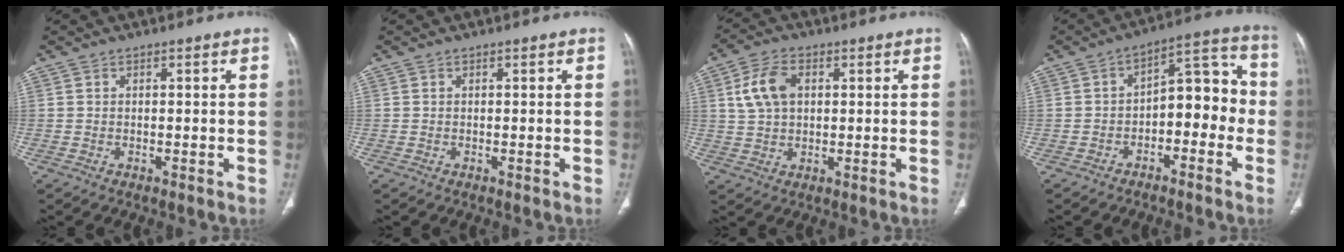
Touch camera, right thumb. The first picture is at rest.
{"total": 0.0}
{"total": 7.9, "force": [2.0, 5.1, 5.6], "torque": [-0.106, 0.007, 0.039]}
{"total": 10.9, "force": [-2.7, 6.4, 8.4], "torque": [-0.075, 0.057, -0.049]}